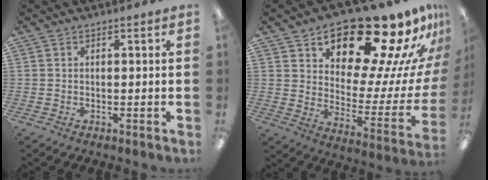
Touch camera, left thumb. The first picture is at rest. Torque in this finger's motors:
{"motor_torque": [2.50, 2.51, 1.38, -1.38, 0.06]}